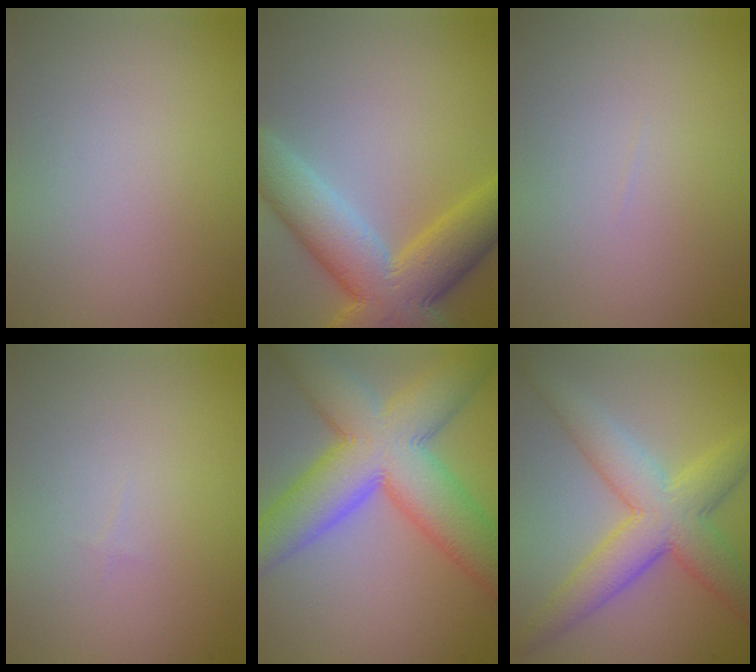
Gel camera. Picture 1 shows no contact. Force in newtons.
{"total": 9.6, "press": 9.6, "slide": 0.4}
{"total": 0.0}
{"total": 0.0}
{"total": 11.9, "press": 11.9, "slide": 0.6}
{"total": 6.8, "press": 6.8, "slide": 0.1}